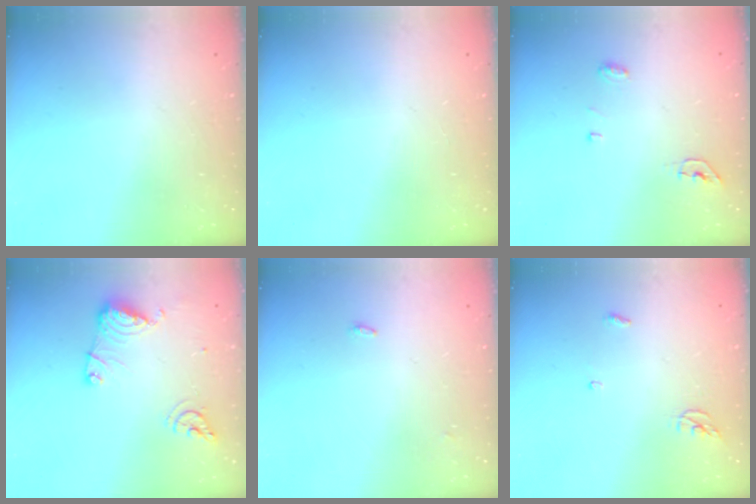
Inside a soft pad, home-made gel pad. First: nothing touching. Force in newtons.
{"total": 0.0}
{"total": 4.4, "press": 4.3, "slide": 0.8}
{"total": 11.9, "press": 11.9, "slide": 1.3}
{"total": 6.3, "press": 2.7, "slide": 5.7}
{"total": 3.5, "press": 3.5, "slide": 0.3}